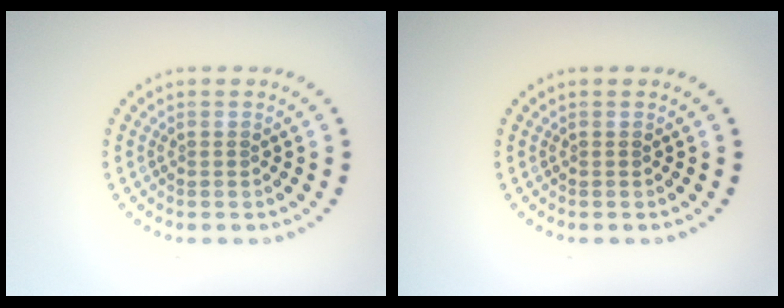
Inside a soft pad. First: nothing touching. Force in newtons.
{"total": 0.0}